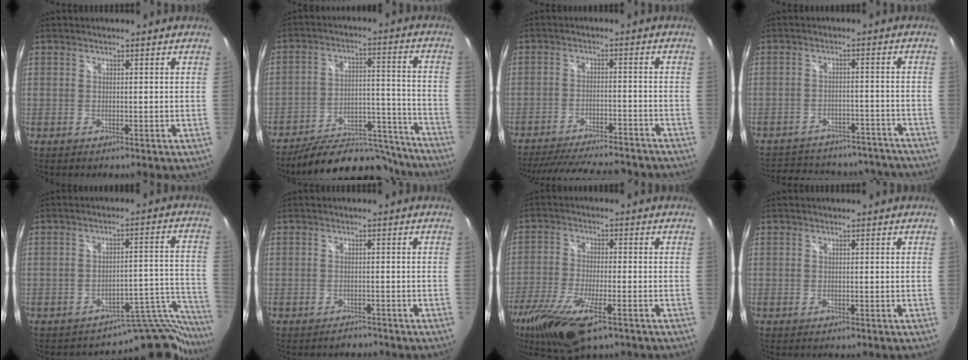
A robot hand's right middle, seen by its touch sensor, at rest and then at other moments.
{"total": 19.5, "force": [-17.4, 6.3, 6.2], "torque": [-0.094, 0.036, -0.220]}
{"total": 21.6, "force": [-18.8, 5.0, 9.4], "torque": [-0.183, -0.012, -0.257]}
{"total": 21.6, "force": [-18.9, 8.0, 6.7], "torque": [-0.140, 0.040, -0.224]}
{"total": 13.6, "force": [-13.2, 3.2, 0.9], "torque": [0.031, 0.063, -0.179]}
{"total": 1.7, "force": [-1.5, 0.7, 0.0], "torque": [0.000, 0.002, -0.020]}
{"total": 14.5, "force": [-8.7, 4.3, 10.7], "torque": [-0.237, -0.049, -0.168]}
{"total": 0.0}